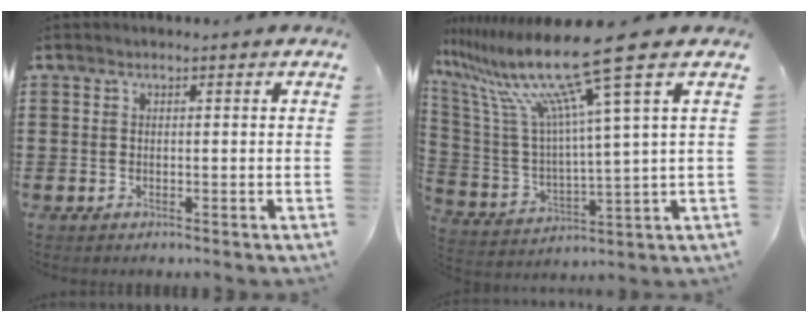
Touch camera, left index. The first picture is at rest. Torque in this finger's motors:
{"motor_torque": [1.28, -0.86, 1.05, 0.21]}